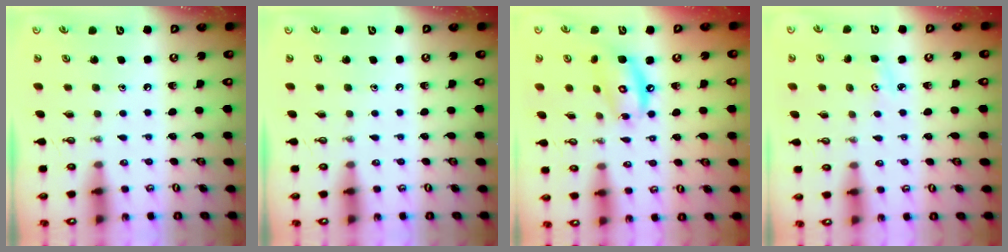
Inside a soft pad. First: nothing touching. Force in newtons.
{"total": 0.0}
{"total": 11.4, "press": 11.3, "slide": 1.1}
{"total": 2.7, "press": 2.6, "slide": 0.4}